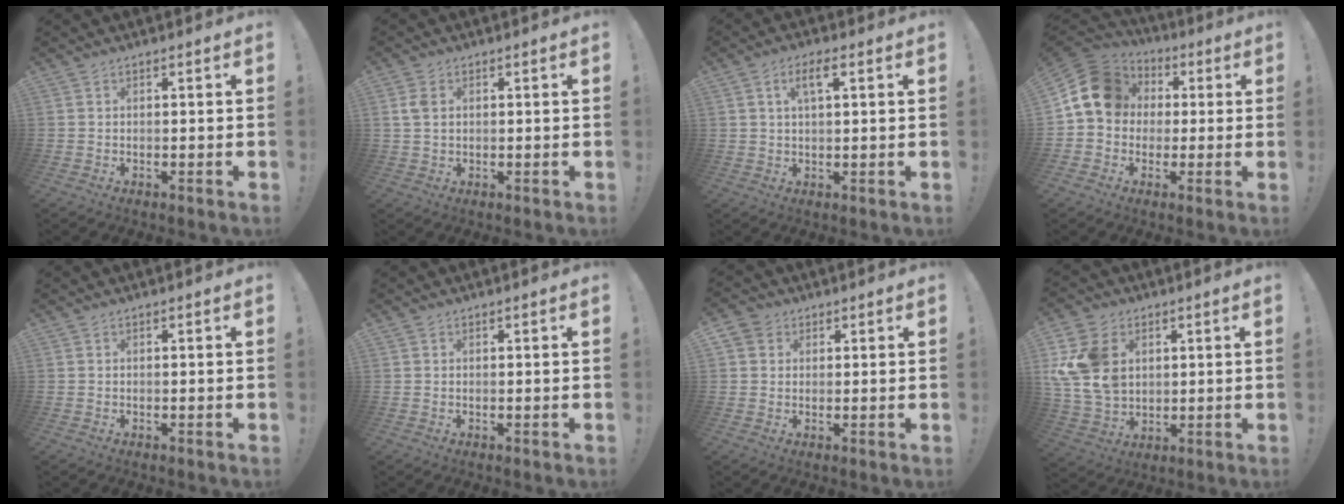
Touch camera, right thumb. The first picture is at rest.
{"total": 3.6, "force": [1.2, 2.4, 2.3], "torque": [-0.044, 0.005, 0.023]}
{"total": 5.0, "force": [1.8, 2.0, 4.2], "torque": [-0.072, 0.003, 0.029]}
{"total": 15.3, "force": [2.9, 12.6, 8.1], "torque": [-0.123, 0.004, 0.061]}
{"total": 0.0}
{"total": 0.6, "force": [0.4, 0.4, -0.1], "torque": [0.007, -0.003, 0.006]}
{"total": 4.2, "force": [1.8, 3.6, 1.1], "torque": [-0.015, -0.002, 0.034]}
{"total": 16.0, "force": [4.4, 12.3, 9.2], "torque": [-0.193, -0.018, 0.087]}